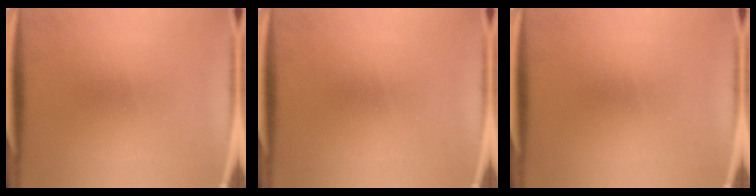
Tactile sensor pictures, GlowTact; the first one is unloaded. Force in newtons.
{"total": 0.0}
{"total": 0.0}